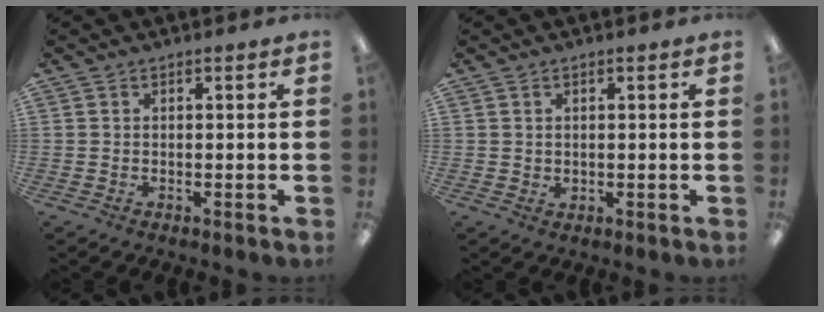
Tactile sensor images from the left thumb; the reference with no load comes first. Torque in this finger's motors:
{"motor_torque": [-0.48, 0.10, 0.17, -0.29, 0.00]}